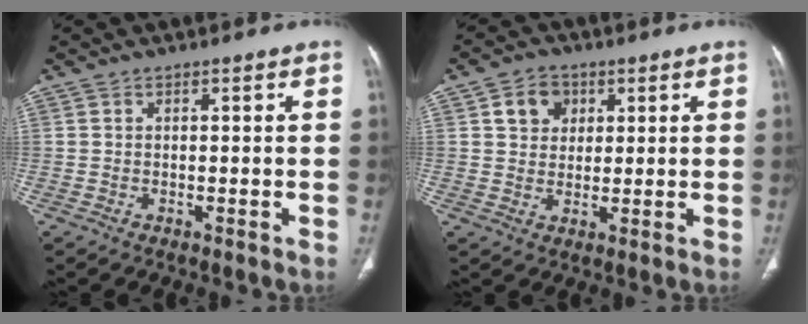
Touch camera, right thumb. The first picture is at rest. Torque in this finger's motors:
{"motor_torque": [-0.08, 0.93, 0.54, -0.42, 0.01]}